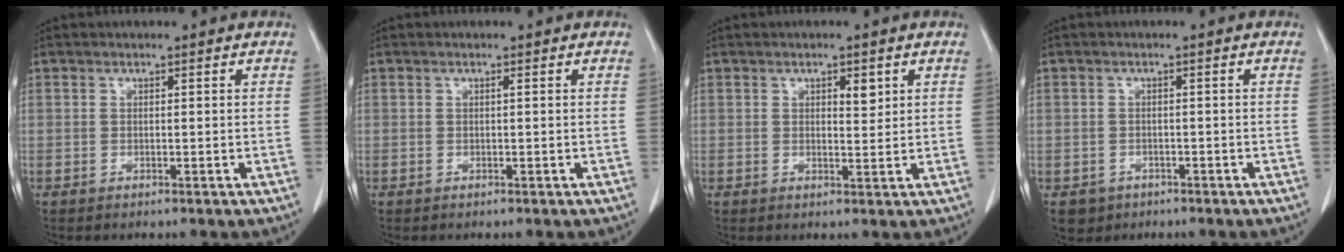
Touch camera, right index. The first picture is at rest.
{"total": 0.0}
{"total": 2.4, "force": [1.1, 1.0, 1.9], "torque": [-0.026, -0.004, 0.017]}
{"total": 3.0, "force": [-1.5, 2.6, 0.2], "torque": [-0.003, 0.006, -0.018]}